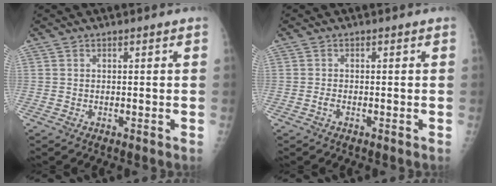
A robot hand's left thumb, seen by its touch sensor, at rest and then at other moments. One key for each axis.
{"total": 0.8, "fx": -0.4, "fy": 0.4, "fz": 0.6, "tx": -0.014, "ty": 0.001, "tz": -0.008}